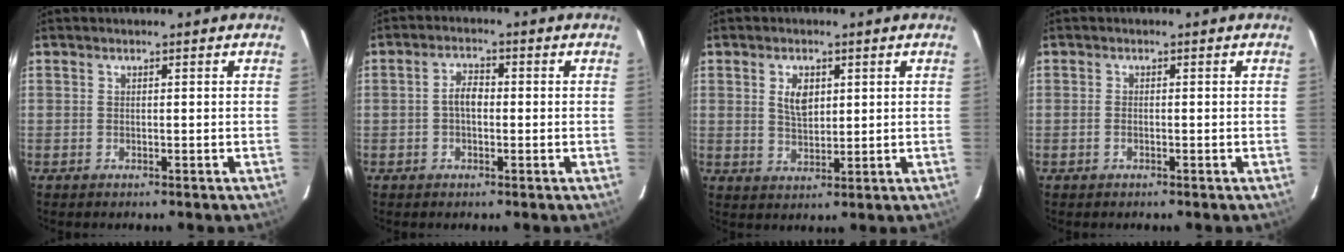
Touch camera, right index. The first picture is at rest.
{"total": 3.3, "force": [-0.3, 2.0, 2.7], "torque": [-0.051, 0.011, -0.004]}
{"total": 4.8, "force": [1.6, 2.8, 3.5], "torque": [-0.062, 0.004, 0.033]}
{"total": 0.7, "force": [-0.3, 0.4, 0.4], "torque": [-0.008, 0.001, -0.006]}